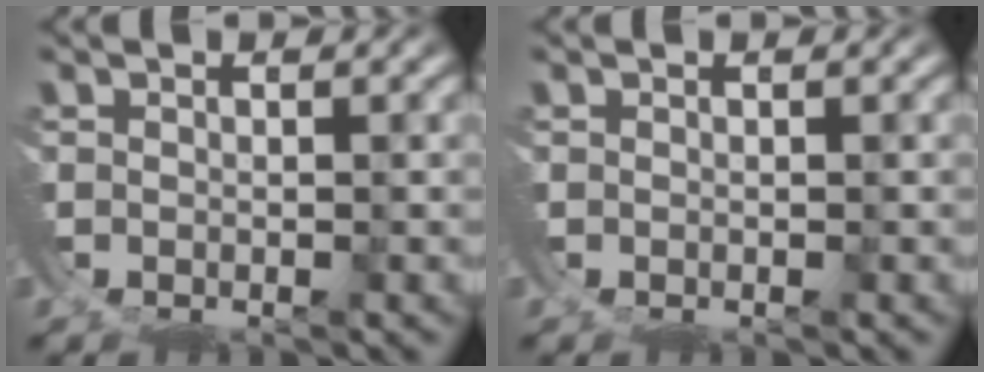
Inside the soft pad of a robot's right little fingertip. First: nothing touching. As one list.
[{"total": 0.0}]